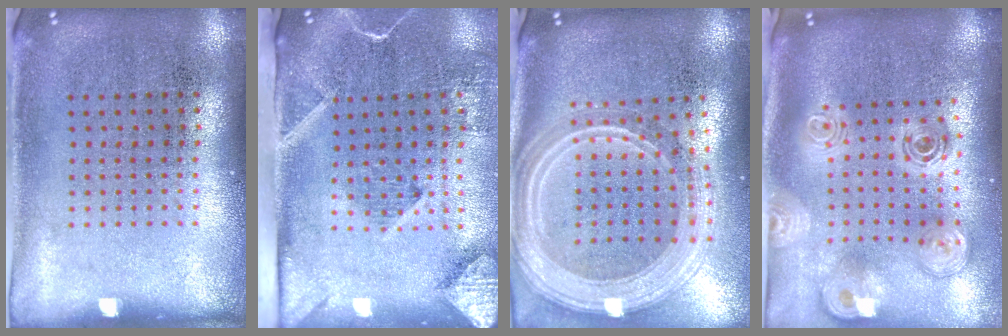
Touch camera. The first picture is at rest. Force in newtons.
{"total": 2.9, "press": 2.1, "slide": 2.0}
{"total": 3.0, "press": 2.4, "slide": 1.7}
{"total": 2.8, "press": 1.9, "slide": 2.0}